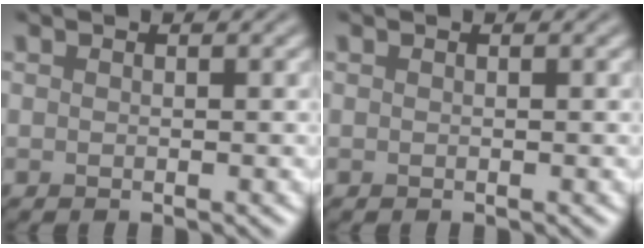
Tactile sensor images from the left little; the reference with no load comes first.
{"total": 0.0}